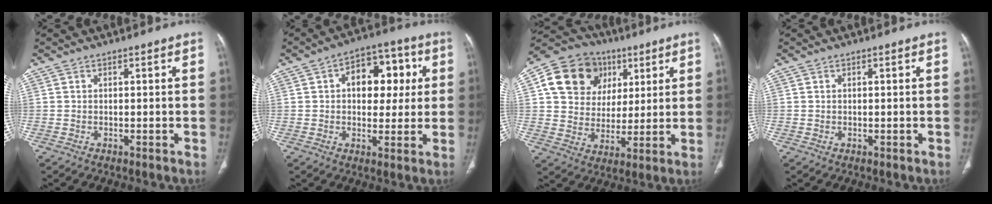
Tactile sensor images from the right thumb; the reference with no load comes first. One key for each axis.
{"total": 12.3, "fx": 2.5, "fy": 8.1, "fz": 8.9, "tx": -0.074, "ty": 0.017, "tz": 0.031}
{"total": 16.6, "fx": 5.9, "fy": 13.9, "fz": 6.8, "tx": -0.089, "ty": 0.013, "tz": 0.103}
{"total": 0.0}